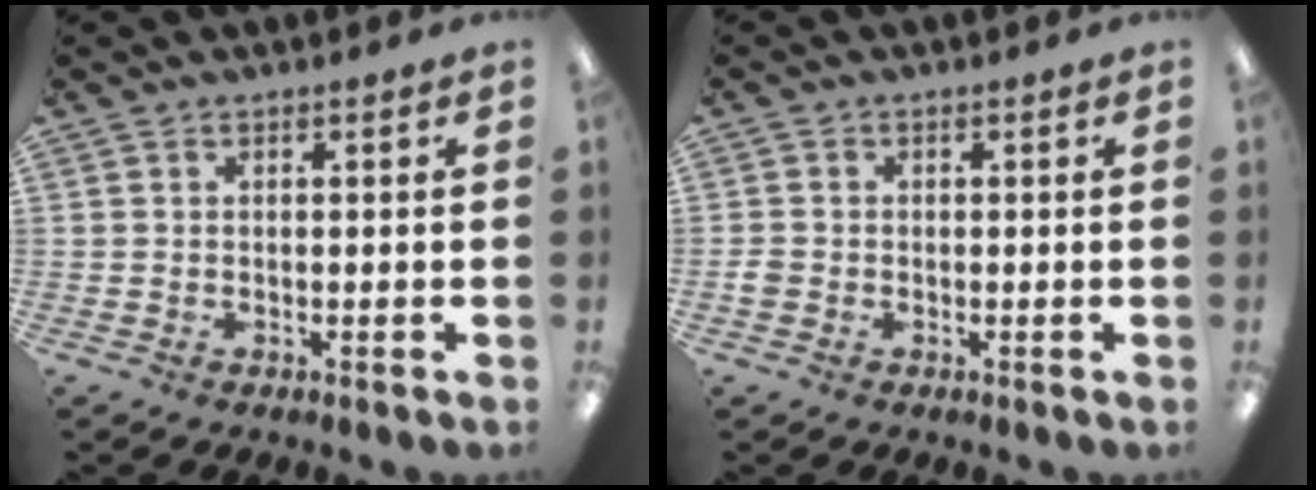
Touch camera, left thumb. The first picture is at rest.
{"total": 1.9, "force": [-0.5, 1.6, 0.8], "torque": [-0.013, 0.003, -0.008]}